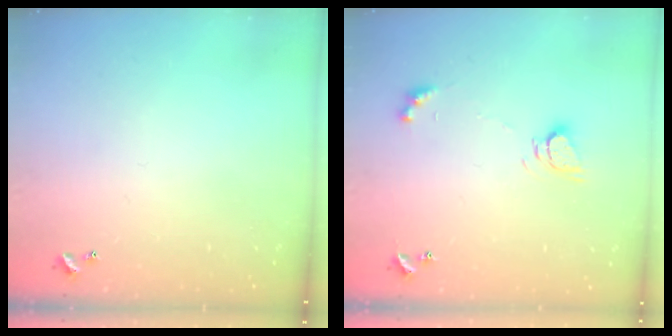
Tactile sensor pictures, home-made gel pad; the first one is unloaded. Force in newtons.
{"total": 5.9, "press": 5.9, "slide": 0.5}